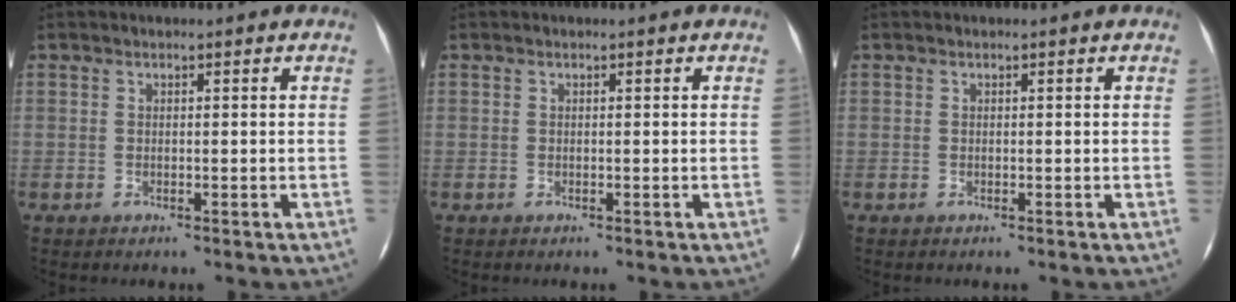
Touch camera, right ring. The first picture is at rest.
{"total": 0.0}
{"total": 0.0}